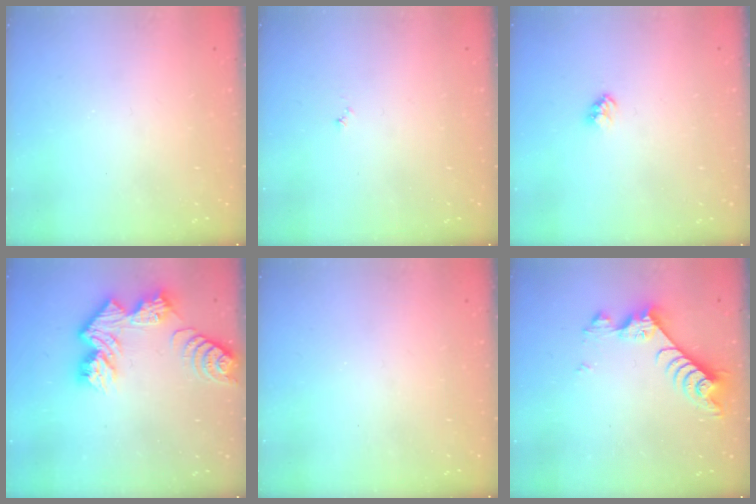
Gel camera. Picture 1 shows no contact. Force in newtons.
{"total": 3.3, "press": 3.2, "slide": 0.3}
{"total": 2.5, "press": 2.4, "slide": 0.4}
{"total": 12.9, "press": 12.9, "slide": 1.0}
{"total": 0.0}
{"total": 7.5, "press": 7.5, "slide": 0.5}